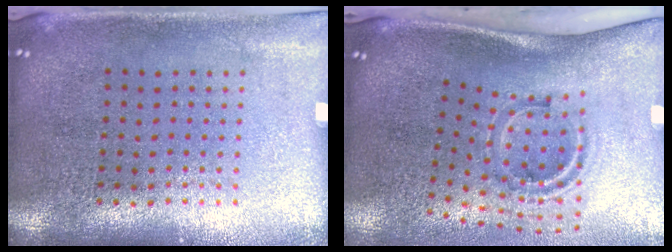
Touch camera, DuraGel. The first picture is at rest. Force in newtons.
{"total": 1.9, "press": 1.2, "slide": 1.5}